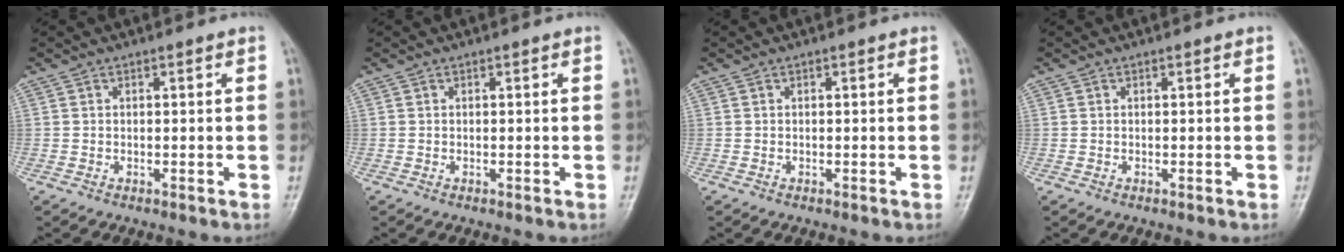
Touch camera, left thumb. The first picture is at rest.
{"total": 0.0}
{"total": 0.0}
{"total": 0.0}